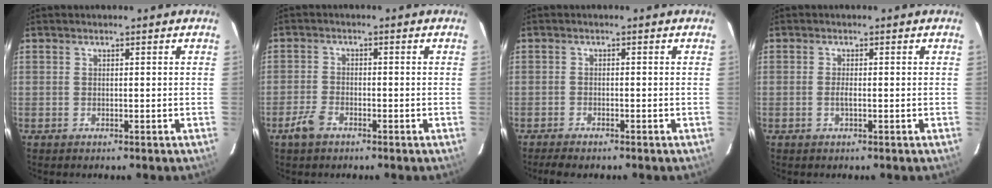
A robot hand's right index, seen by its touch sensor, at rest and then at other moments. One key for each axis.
{"total": 4.2, "fx": -2.7, "fy": 2.1, "fz": 2.4, "tx": -0.065, "ty": -0.001, "tz": -0.051}
{"total": 3.5, "fx": -3.0, "fy": 0.7, "fz": 1.6, "tx": -0.043, "ty": -0.011, "tz": -0.053}
{"total": 1.4, "fx": -0.3, "fy": 0.3, "fz": 1.3, "tx": -0.027, "ty": 0.000, "tz": -0.008}